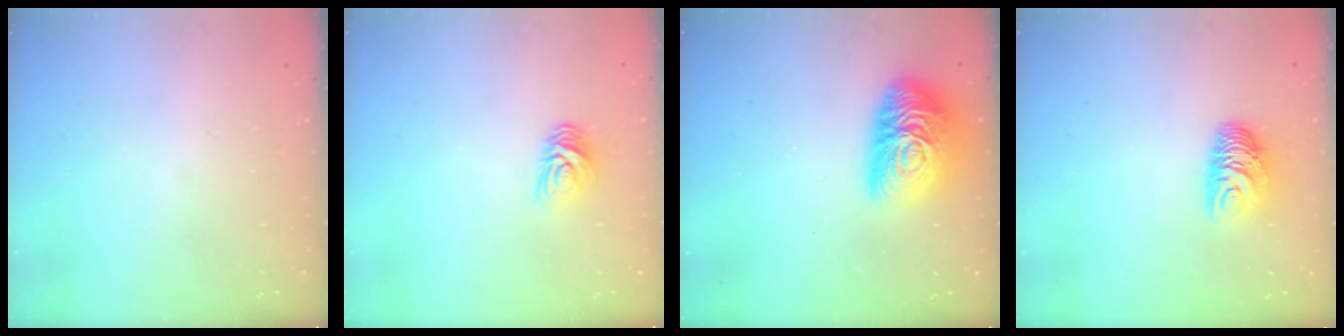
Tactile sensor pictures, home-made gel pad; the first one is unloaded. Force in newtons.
{"total": 6.6, "press": 6.6, "slide": 0.7}
{"total": 18.3, "press": 18.3, "slide": 1.1}
{"total": 8.6, "press": 8.6, "slide": 0.1}